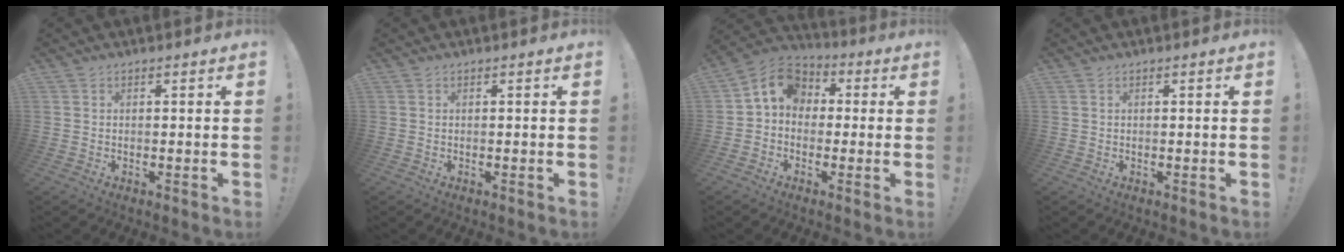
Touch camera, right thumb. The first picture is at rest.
{"total": 0.0}
{"total": 9.1, "force": [1.3, 7.6, 4.9], "torque": [-0.074, 0.010, 0.032]}
{"total": 0.0}